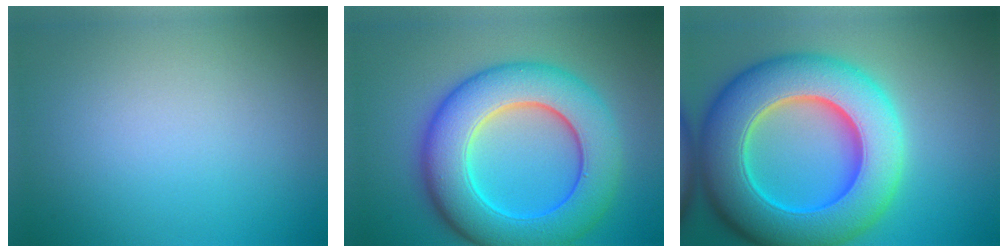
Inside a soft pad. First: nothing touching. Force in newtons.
{"total": 10.8, "press": 10.8, "slide": 0.1}
{"total": 13.5, "press": 13.5, "slide": 0.4}